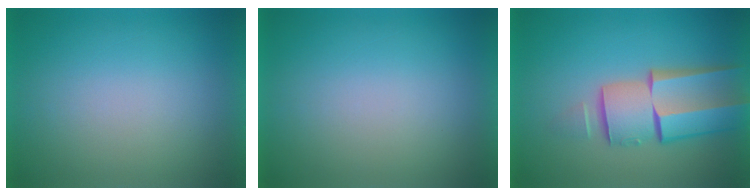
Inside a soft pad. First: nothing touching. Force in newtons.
{"total": 1.3}
{"total": 7.3}